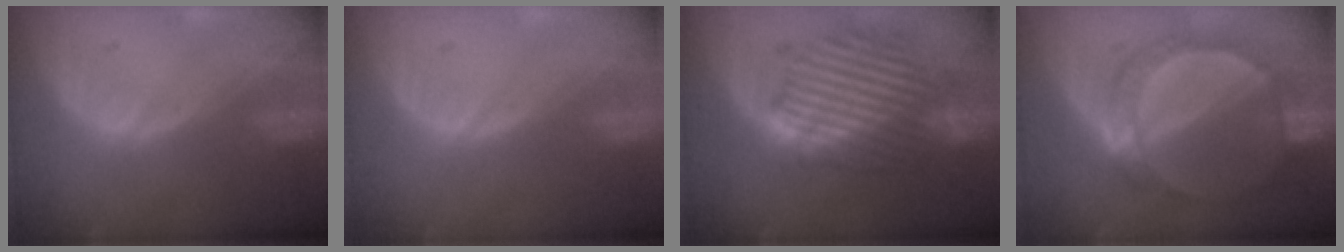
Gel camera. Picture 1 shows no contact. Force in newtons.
{"total": 0.0}
{"total": 9.8, "press": 9.8, "slide": 0.3}
{"total": 6.8, "press": 6.8, "slide": 0.3}